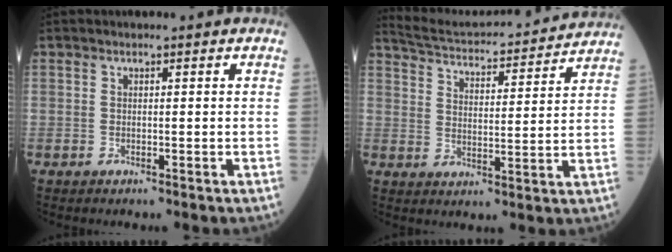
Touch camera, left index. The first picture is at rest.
{"total": 17.3, "force": [16.6, 1.6, 4.6], "torque": [-0.084, -0.001, 0.227]}